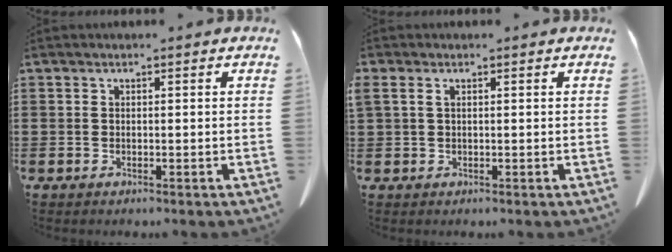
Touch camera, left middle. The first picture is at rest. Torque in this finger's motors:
{"motor_torque": [0.53, -0.21, 0.84, 0.21]}